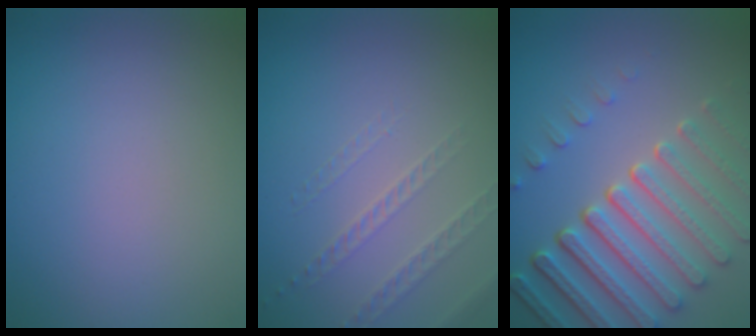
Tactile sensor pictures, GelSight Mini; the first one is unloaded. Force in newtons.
{"total": 1.4, "press": 1.0, "slide": 0.9}
{"total": 7.8, "press": 5.8, "slide": 5.3}